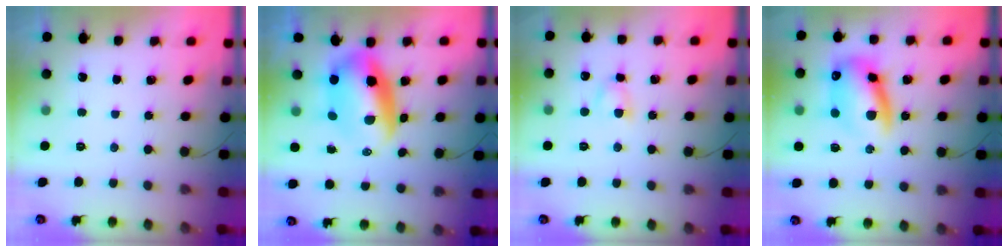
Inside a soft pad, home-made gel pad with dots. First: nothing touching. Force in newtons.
{"total": 10.6, "press": 10.3, "slide": 2.5}
{"total": 4.0, "press": 3.9, "slide": 1.1}
{"total": 13.8, "press": 13.5, "slide": 2.9}